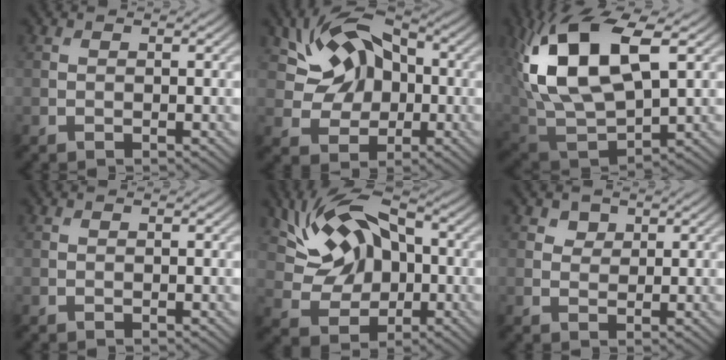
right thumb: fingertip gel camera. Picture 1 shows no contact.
{"total": 10.2, "force": [2.2, 7.3, 6.9], "torque": [-0.134, 0.013, 0.024]}
{"total": 16.0, "force": [5.1, 8.1, 12.7], "torque": [-0.268, 0.008, 0.101]}
{"total": 0.0}
{"total": 11.3, "force": [2.5, 7.3, 8.3], "torque": [-0.172, 0.016, 0.033]}
{"total": 1.7, "force": [1.0, 1.3, 0.4], "torque": [-0.006, -0.002, 0.018]}